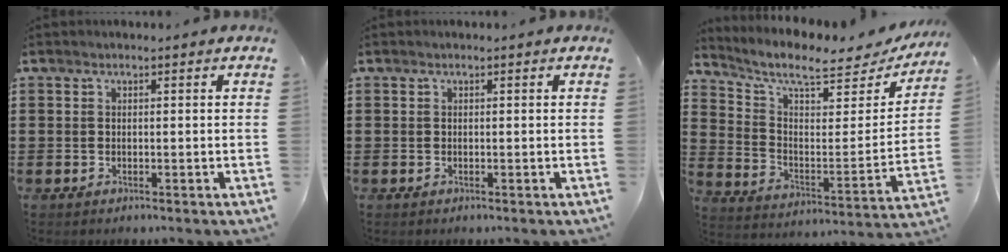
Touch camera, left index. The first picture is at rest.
{"total": 0.0}
{"total": 7.5, "force": [6.2, 1.6, 3.9], "torque": [-0.098, -0.043, 0.103]}